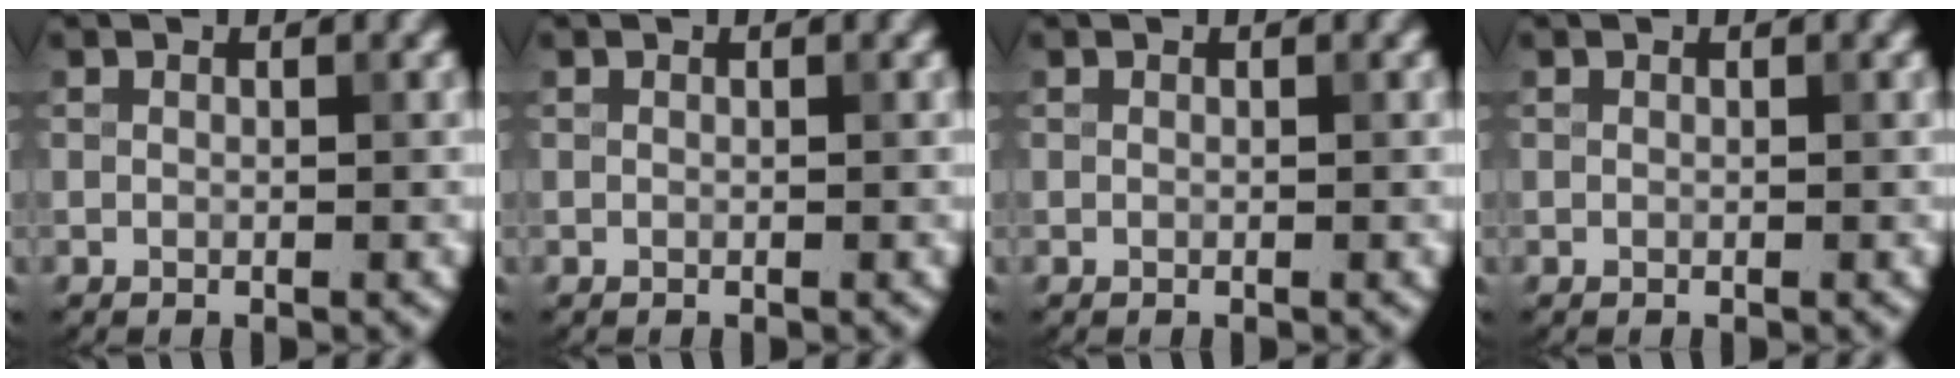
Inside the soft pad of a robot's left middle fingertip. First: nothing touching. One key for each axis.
{"total": 0.0}
{"total": 0.0}
{"total": 0.0}